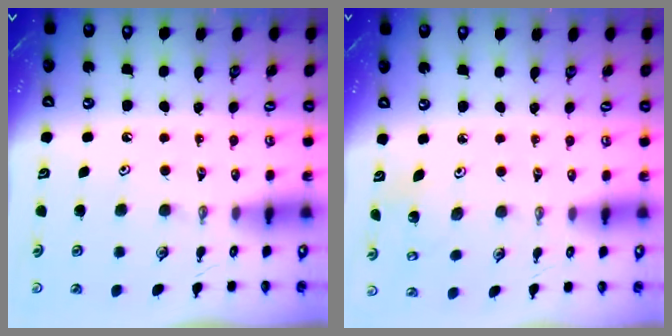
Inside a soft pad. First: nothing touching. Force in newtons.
{"total": 2.0, "press": 2.0, "slide": 0.1}